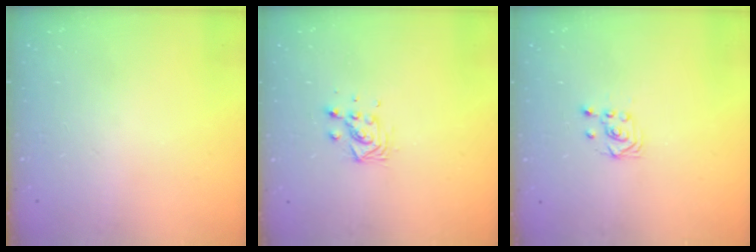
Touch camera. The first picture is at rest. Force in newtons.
{"total": 6.1, "press": 6.1, "slide": 0.5}
{"total": 2.7, "press": 2.4, "slide": 1.3}